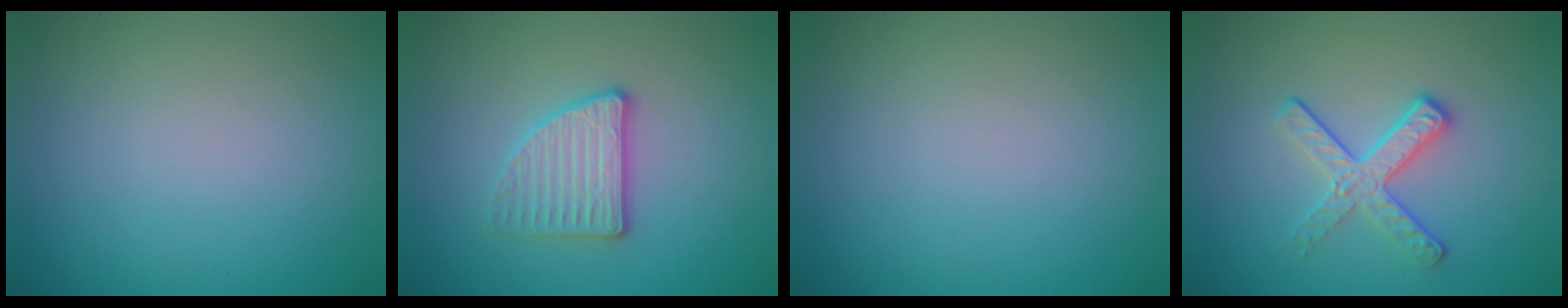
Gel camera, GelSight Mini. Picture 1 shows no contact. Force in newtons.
{"total": 2.9, "press": 2.8, "slide": 0.7}
{"total": 0.0}
{"total": 3.1, "press": 2.4, "slide": 1.9}